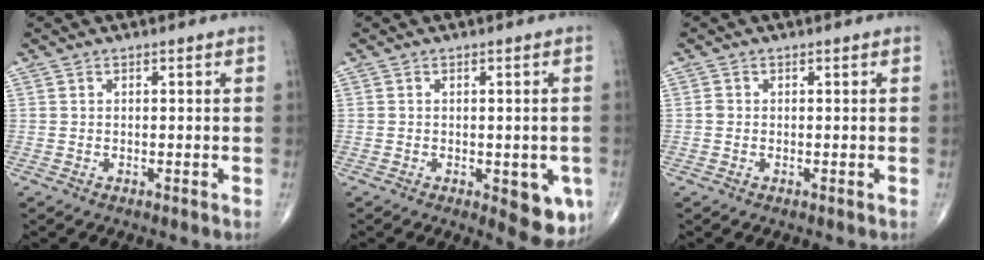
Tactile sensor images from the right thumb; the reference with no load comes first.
{"total": 7.7, "force": [-2.4, 3.2, 6.5], "torque": [-0.052, -0.008, -0.024]}
{"total": 0.8, "force": [-0.1, 0.8, 0.3], "torque": [-0.001, 0.002, -0.002]}